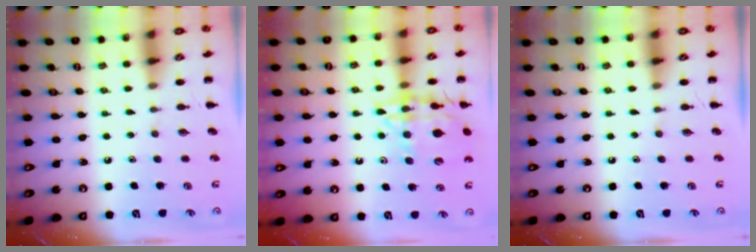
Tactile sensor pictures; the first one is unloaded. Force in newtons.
{"total": 17.9, "press": 17.7, "slide": 2.8}
{"total": 0.0}